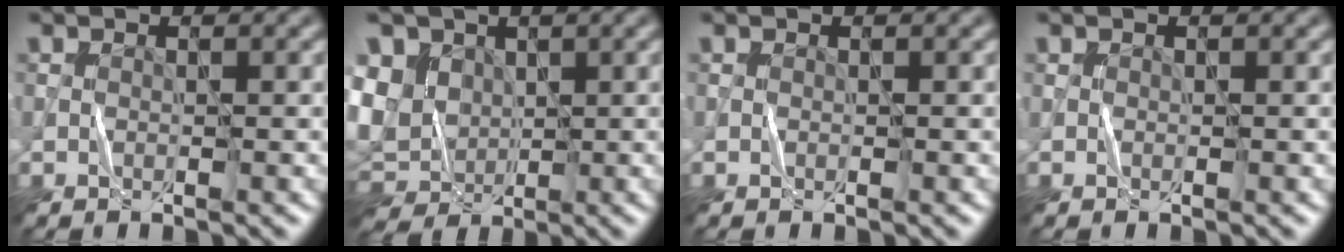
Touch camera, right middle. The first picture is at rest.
{"total": 7.4, "force": [1.6, 6.0, 4.0], "torque": [-0.104, 0.013, 0.027]}
{"total": 0.0}
{"total": 0.0}